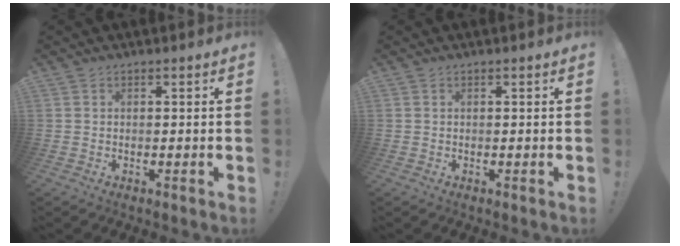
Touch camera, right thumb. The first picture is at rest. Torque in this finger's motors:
{"motor_torque": [-0.09, 0.03, 0.02, -0.02, 0.02]}